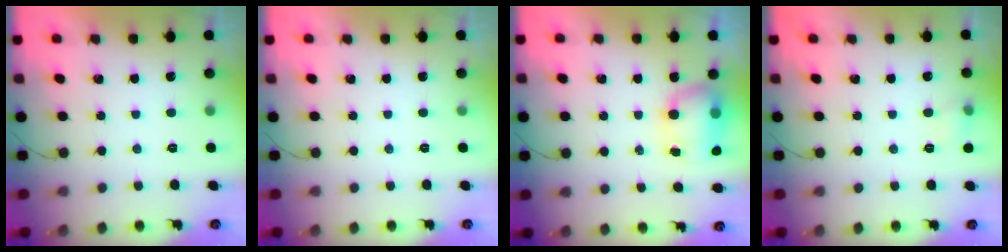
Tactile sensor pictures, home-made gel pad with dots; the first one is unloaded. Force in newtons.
{"total": 0.0}
{"total": 8.5, "press": 8.1, "slide": 2.7}
{"total": 5.0, "press": 4.8, "slide": 1.7}